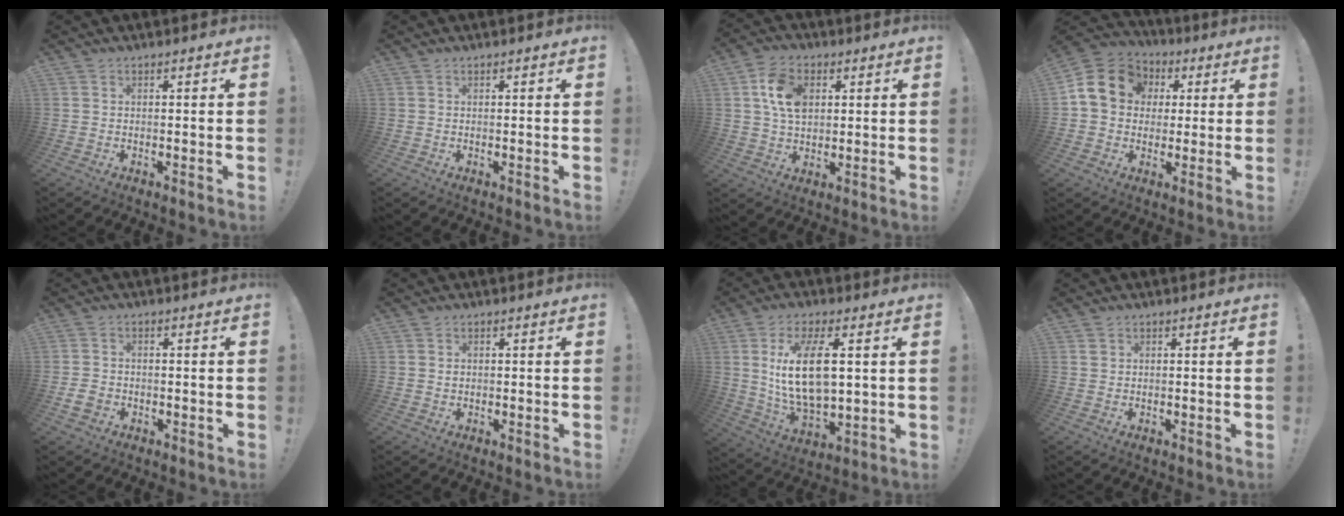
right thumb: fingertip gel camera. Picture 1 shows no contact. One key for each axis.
{"total": 0.0}
{"total": 11.4, "fx": 3.4, "fy": 7.9, "fz": 7.4, "tx": -0.120, "ty": 0.007, "tz": 0.066}
{"total": 15.1, "fx": 3.6, "fy": 12.5, "fz": 7.7, "tx": -0.115, "ty": 0.002, "tz": 0.074}
{"total": 4.1, "fx": -1.5, "fy": 3.1, "fz": 2.3, "tx": -0.039, "ty": 0.003, "tz": -0.027}
{"total": 0.6, "fx": 0.1, "fy": 0.6, "fz": -0.1, "tx": 0.008, "ty": -0.001, "tz": 0.000}
{"total": 16.6, "fx": 3.9, "fy": 7.8, "fz": 14.2, "tx": -0.261, "ty": -0.014, "tz": 0.059}
{"total": 1.0, "fx": 0.6, "fy": 0.8, "fz": 0.1, "tx": 0.003, "ty": 0.000, "tz": 0.010}